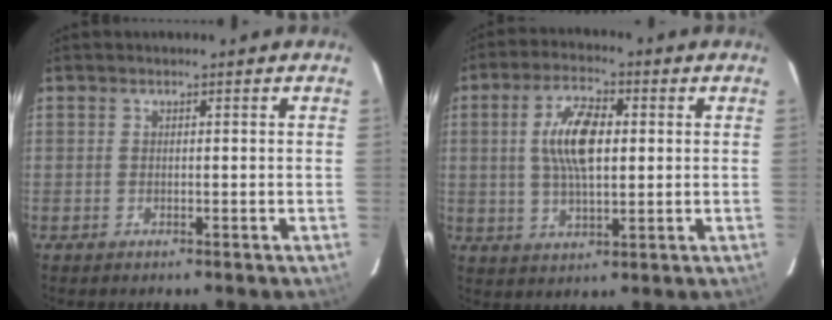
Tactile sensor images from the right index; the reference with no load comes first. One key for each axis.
{"total": 9.9, "fx": 1.5, "fy": 4.2, "fz": 8.9, "tx": -0.169, "ty": 0.011, "tz": 0.029}